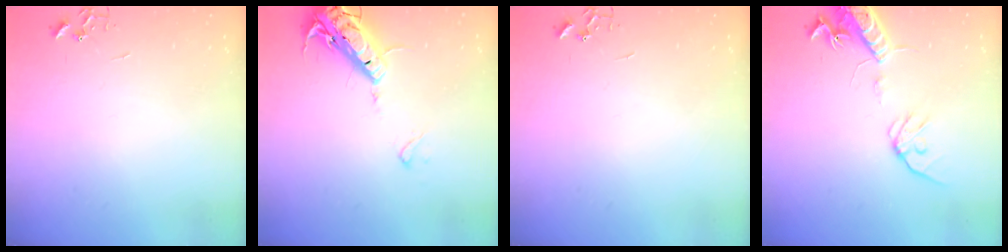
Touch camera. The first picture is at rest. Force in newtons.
{"total": 17.5, "press": 17.2, "slide": 3.6}
{"total": 0.0}
{"total": 16.4, "press": 16.1, "slide": 3.0}